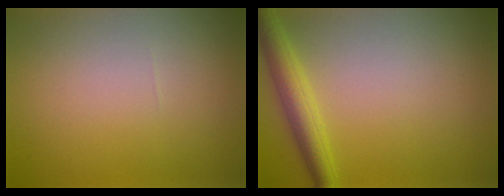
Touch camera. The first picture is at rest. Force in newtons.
{"total": 3.6, "press": 3.6, "slide": 0.1}